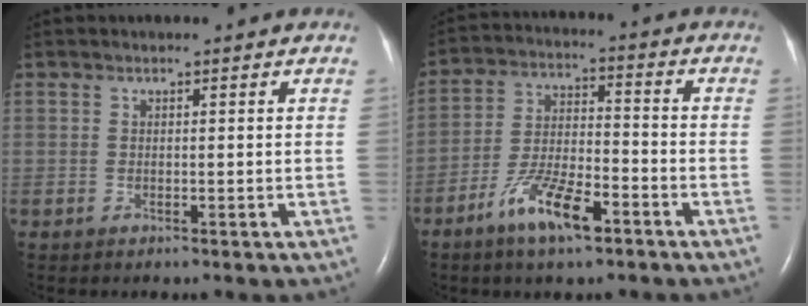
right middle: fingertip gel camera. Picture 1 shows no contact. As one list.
[{"total": 10.0, "force": [-6.0, 2.7, 7.6], "torque": [-0.152, 0.000, -0.109]}]